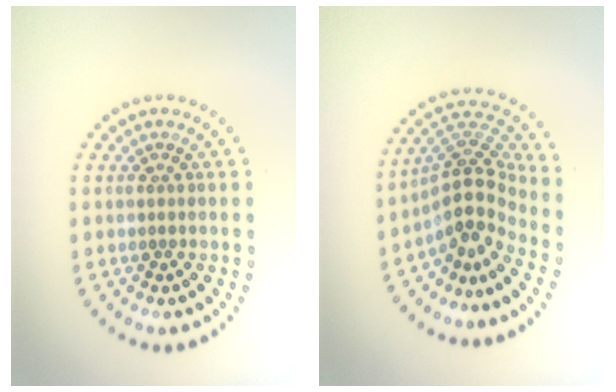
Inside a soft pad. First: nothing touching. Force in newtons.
{"total": 4.4, "press": 3.1, "slide": 3.1}